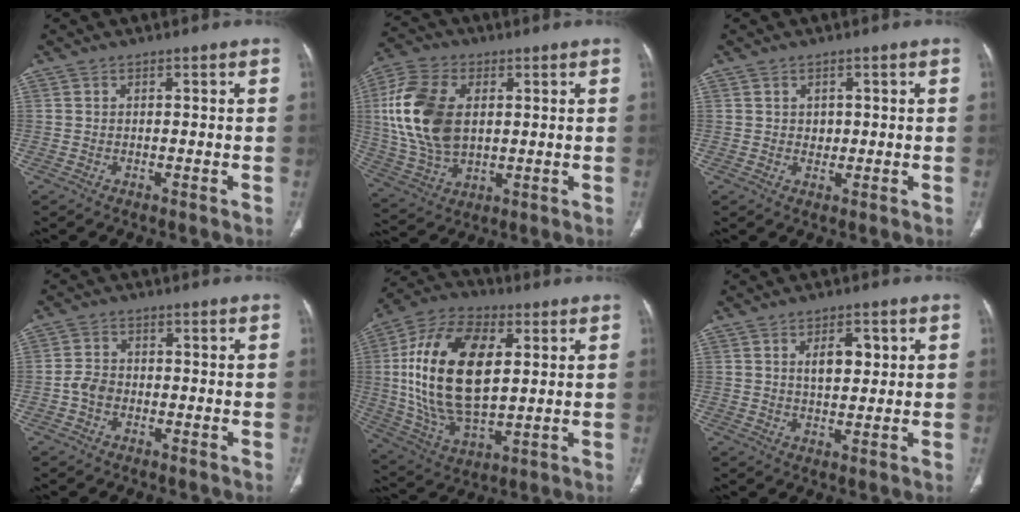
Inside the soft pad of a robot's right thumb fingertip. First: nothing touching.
{"total": 17.4, "force": [2.6, 11.0, 13.2], "torque": [-0.270, -0.001, 0.054]}
{"total": 1.6, "force": [0.3, 1.3, 0.8], "torque": [-0.004, -0.002, 0.008]}
{"total": 3.1, "force": [-1.0, 2.4, 1.7], "torque": [-0.025, 0.010, -0.025]}
{"total": 23.3, "force": [3.7, 12.4, 19.4], "torque": [-0.370, -0.008, 0.067]}
{"total": 5.7, "force": [1.8, 3.0, 4.5], "torque": [-0.057, -0.008, 0.030]}